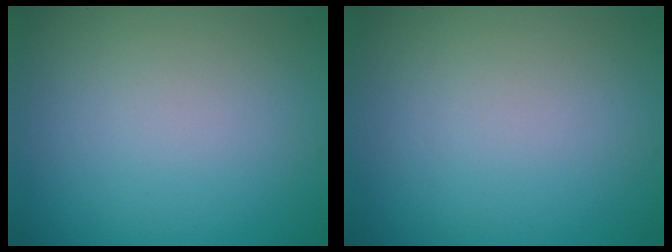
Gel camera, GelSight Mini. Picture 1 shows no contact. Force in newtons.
{"total": 0.0}